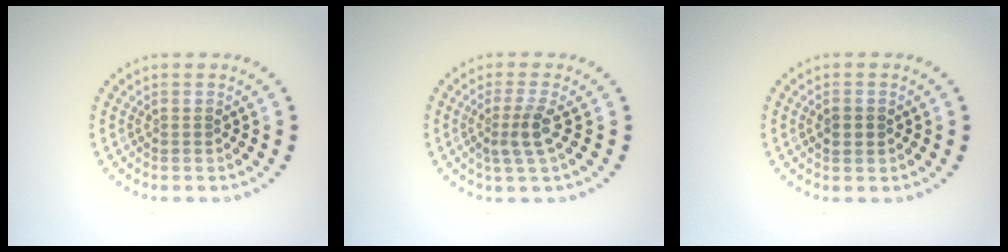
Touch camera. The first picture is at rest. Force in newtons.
{"total": 2.4, "press": 1.8, "slide": 1.6}
{"total": 2.0, "press": 2.0, "slide": 0.2}